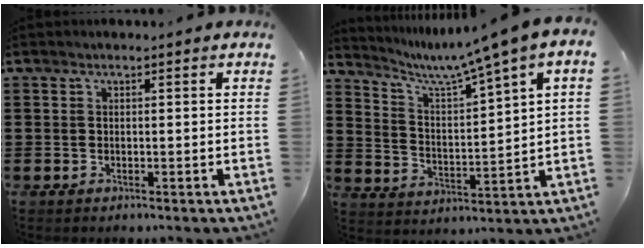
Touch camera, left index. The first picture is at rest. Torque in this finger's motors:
{"motor_torque": [1.24, -0.90, 0.47, 0.10]}